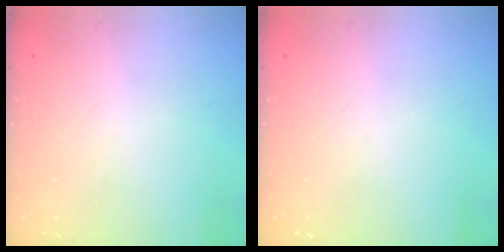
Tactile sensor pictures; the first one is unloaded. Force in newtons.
{"total": 0.0}